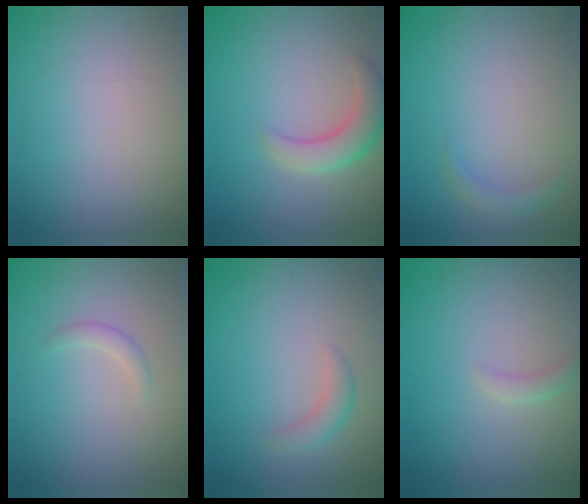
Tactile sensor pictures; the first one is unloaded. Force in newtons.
{"total": 3.4, "press": 3.4, "slide": 0.2}
{"total": 1.1, "press": 1.1, "slide": 0.0}
{"total": 0.9, "press": 0.9, "slide": 0.0}
{"total": 1.5, "press": 1.5, "slide": 0.1}
{"total": 1.0, "press": 1.0, "slide": 0.1}